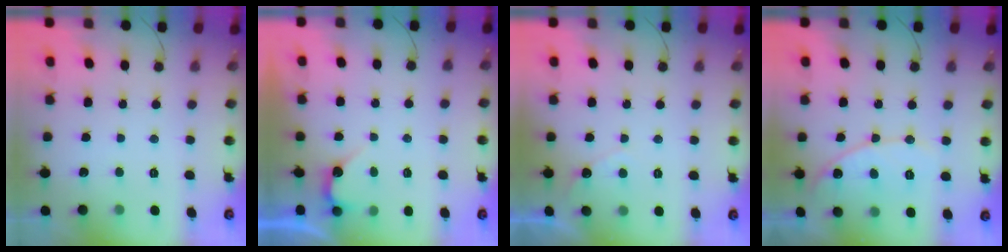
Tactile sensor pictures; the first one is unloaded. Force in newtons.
{"total": 2.8, "press": 2.8, "slide": 0.2}
{"total": 4.4, "press": 4.4, "slide": 0.2}
{"total": 10.1, "press": 10.1, "slide": 0.8}